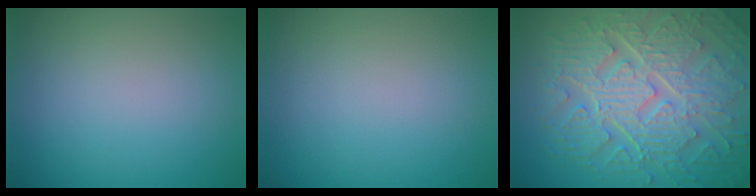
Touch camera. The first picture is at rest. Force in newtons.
{"total": 0.0}
{"total": 10.5, "press": 7.0, "slide": 7.8}